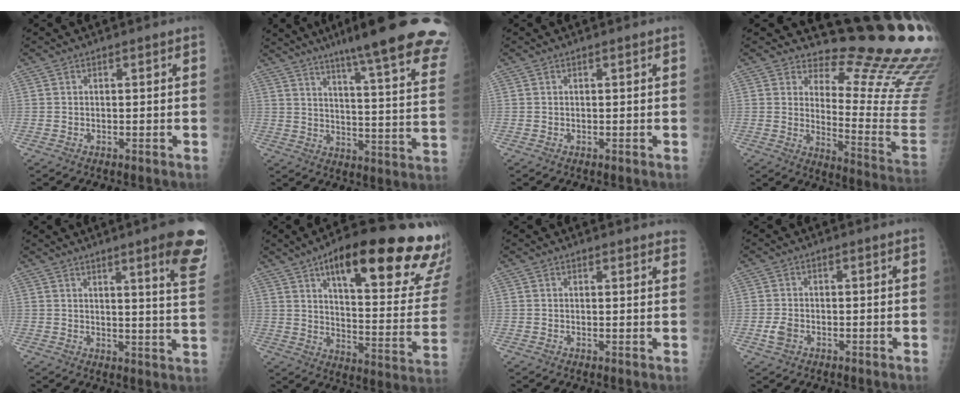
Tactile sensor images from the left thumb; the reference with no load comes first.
{"total": 27.4, "force": [19.9, 3.2, 18.5], "torque": [-0.218, -0.082, 0.257]}
{"total": 0.0}
{"total": 18.3, "force": [16.1, 2.6, 8.4], "torque": [-0.081, -0.204, 0.196]}
{"total": 12.1, "force": [7.0, 0.6, 9.8], "torque": [-0.111, -0.039, 0.079]}
{"total": 31.2, "force": [17.5, 8.6, 24.4], "torque": [-0.264, -0.043, 0.248]}
{"total": 4.2, "force": [3.9, 0.9, 1.0], "torque": [0.005, -0.014, 0.031]}
{"total": 2.5, "force": [-0.8, 1.6, 1.7], "torque": [-0.036, 0.005, -0.014]}